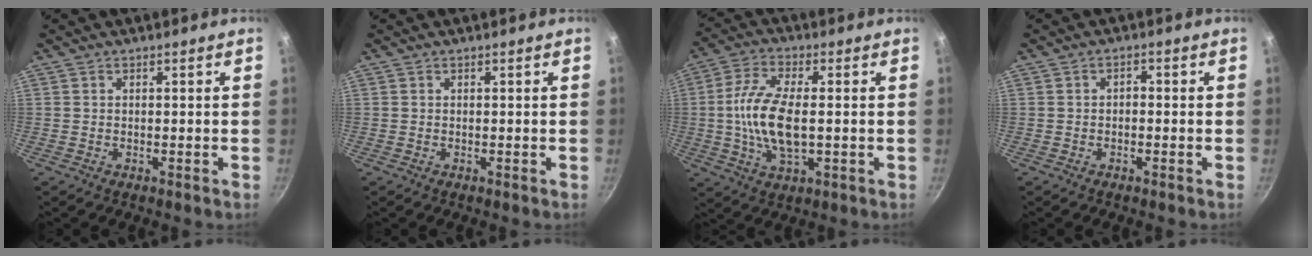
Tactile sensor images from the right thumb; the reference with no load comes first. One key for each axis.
{"total": 0.0}
{"total": 11.9, "fx": -0.4, "fy": 5.1, "fz": 10.7, "tx": -0.220, "ty": 0.007, "tz": -0.015}
{"total": 1.5, "fx": -0.4, "fy": 0.9, "fz": 1.0, "tx": -0.015, "ty": 0.012, "tz": -0.008}